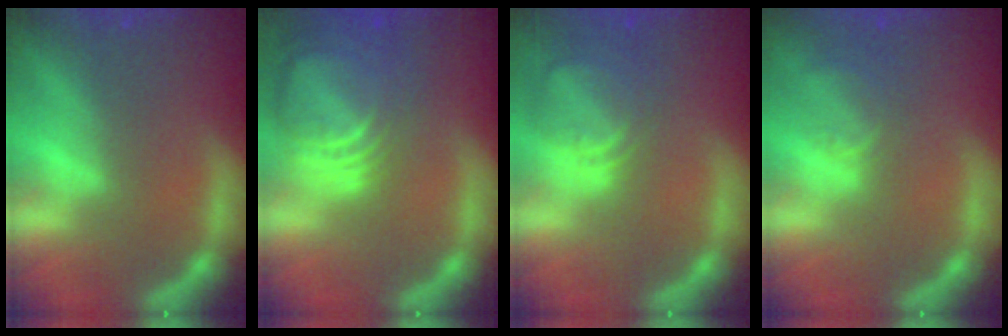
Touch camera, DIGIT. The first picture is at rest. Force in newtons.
{"total": 9.5}
{"total": 5.0}
{"total": 2.5}